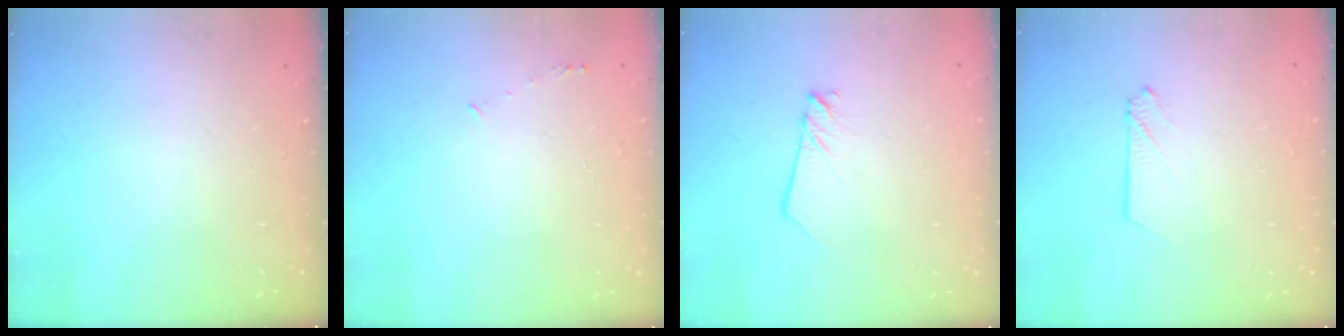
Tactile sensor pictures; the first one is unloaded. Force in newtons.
{"total": 3.2, "press": 3.2, "slide": 0.2}
{"total": 2.5, "press": 2.5, "slide": 0.1}
{"total": 2.6, "press": 2.6, "slide": 0.3}